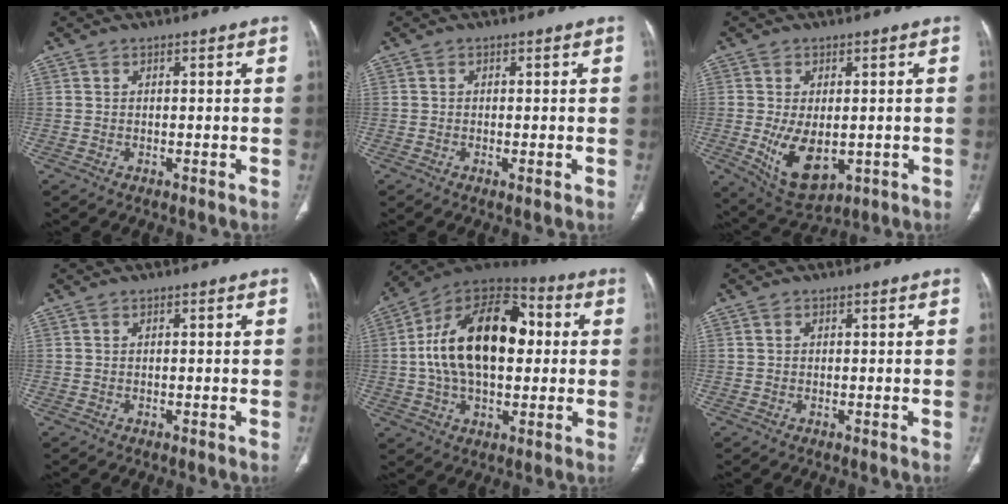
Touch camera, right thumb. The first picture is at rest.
{"total": 0.9, "force": [-0.3, 0.3, 0.8], "torque": [-0.017, -0.003, -0.005]}
{"total": 9.9, "force": [-1.6, 5.7, 7.9], "torque": [-0.130, -0.016, -0.005]}
{"total": 0.0}
{"total": 23.2, "force": [2.4, 13.5, 18.7], "torque": [-0.301, 0.026, 0.034]}
{"total": 0.7, "force": [0.2, 0.7, 0.2], "torque": [-0.001, 0.002, 0.004]}